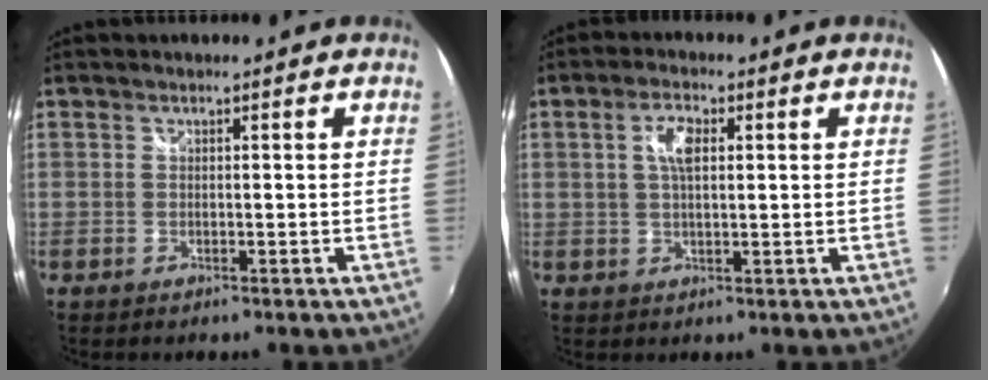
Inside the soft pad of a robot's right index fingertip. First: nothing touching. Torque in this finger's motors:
{"motor_torque": [0.19, -0.06, 0.30, 0.08]}